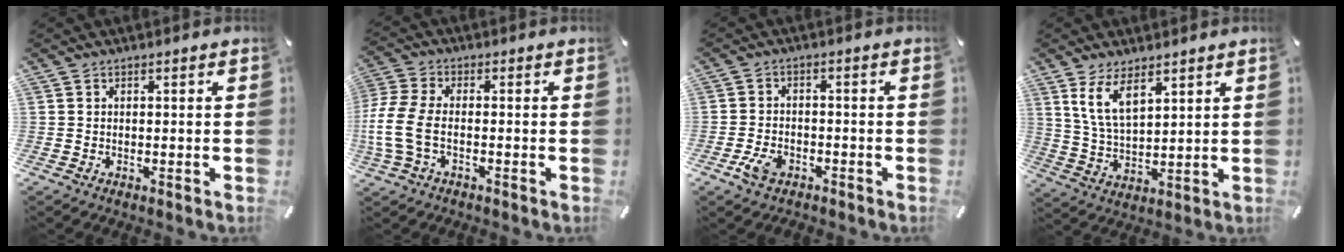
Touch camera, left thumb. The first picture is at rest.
{"total": 8.4, "force": [-2.1, 4.4, 6.9], "torque": [-0.164, -0.010, -0.040]}
{"total": 4.5, "force": [-2.7, 2.7, 2.5], "torque": [-0.058, 0.009, -0.052]}
{"total": 10.0, "force": [5.7, 4.0, 7.1], "torque": [-0.180, -0.026, 0.106]}